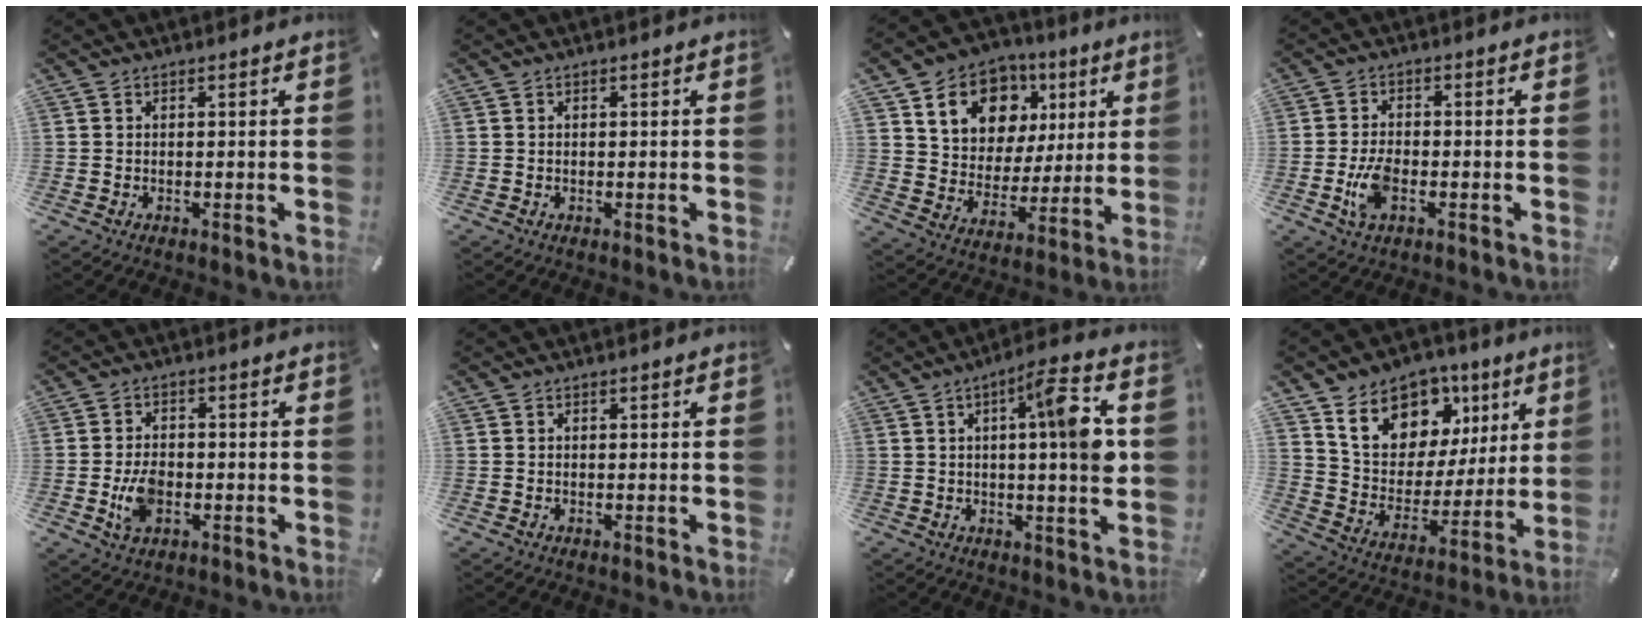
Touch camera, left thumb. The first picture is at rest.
{"total": 0.0}
{"total": 15.7, "force": [7.2, 12.5, 6.1], "torque": [-0.102, -0.028, 0.138]}
{"total": 6.3, "force": [-1.9, 3.3, 5.0], "torque": [-0.114, 0.000, -0.037]}
{"total": 6.7, "force": [-1.6, 4.5, 4.7], "torque": [-0.104, 0.004, -0.030]}
{"total": 0.0}
{"total": 12.4, "force": [2.3, 1.7, 12.0], "torque": [-0.177, -0.007, 0.027]}
{"total": 14.9, "force": [8.4, 11.1, 5.3], "torque": [-0.089, -0.057, 0.155]}